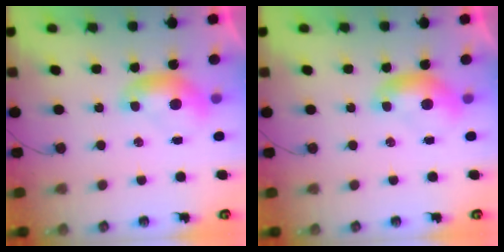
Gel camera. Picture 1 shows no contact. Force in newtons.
{"total": 0.0}